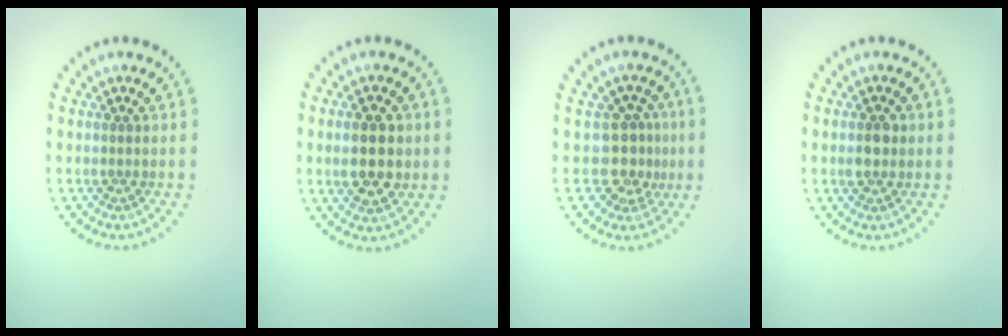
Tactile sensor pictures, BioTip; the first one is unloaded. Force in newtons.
{"total": 4.7, "press": 4.7, "slide": 0.4}
{"total": 3.0, "press": 2.5, "slide": 1.7}
{"total": 1.7, "press": 1.7, "slide": 0.2}